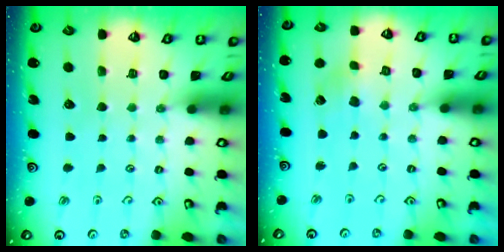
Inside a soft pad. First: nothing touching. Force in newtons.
{"total": 2.0, "press": 2.0, "slide": 0.4}